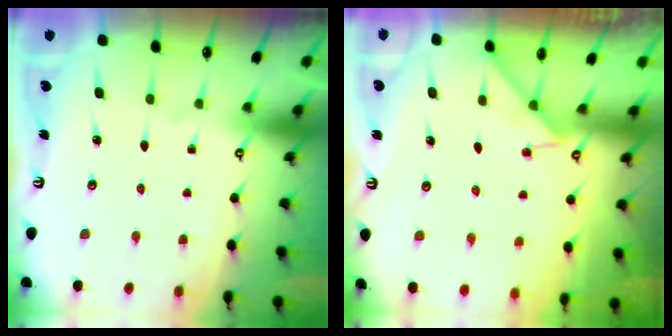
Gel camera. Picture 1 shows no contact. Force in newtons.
{"total": 2.9, "press": 2.8, "slide": 0.4}